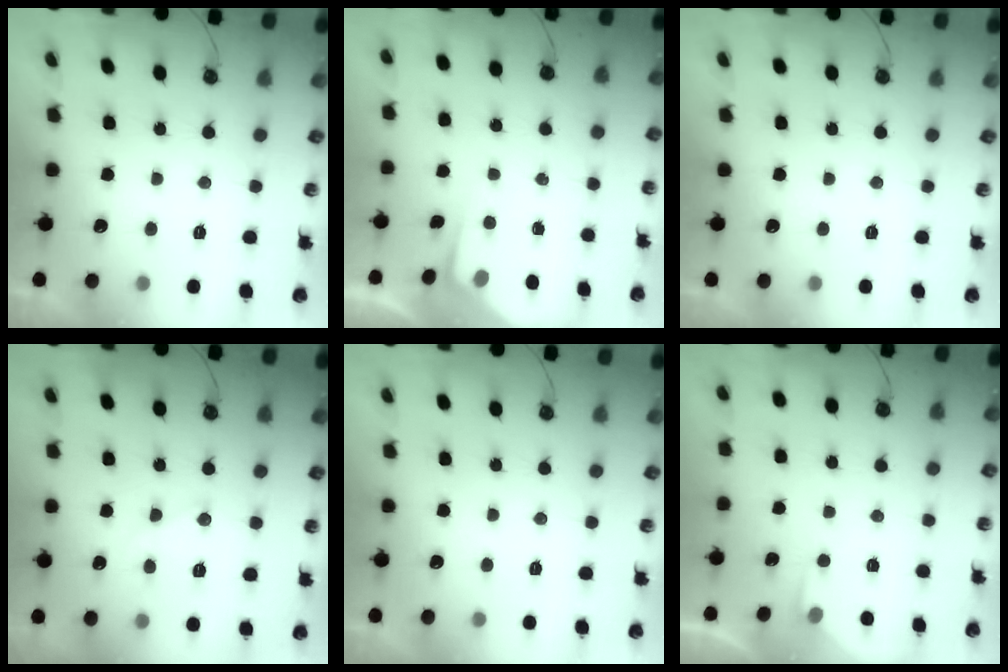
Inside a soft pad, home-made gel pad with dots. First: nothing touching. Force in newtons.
{"total": 2.9, "press": 2.8, "slide": 0.5}
{"total": 0.0}
{"total": 10.5, "press": 10.4, "slide": 0.8}
{"total": 0.0}
{"total": 1.9, "press": 1.9, "slide": 0.3}